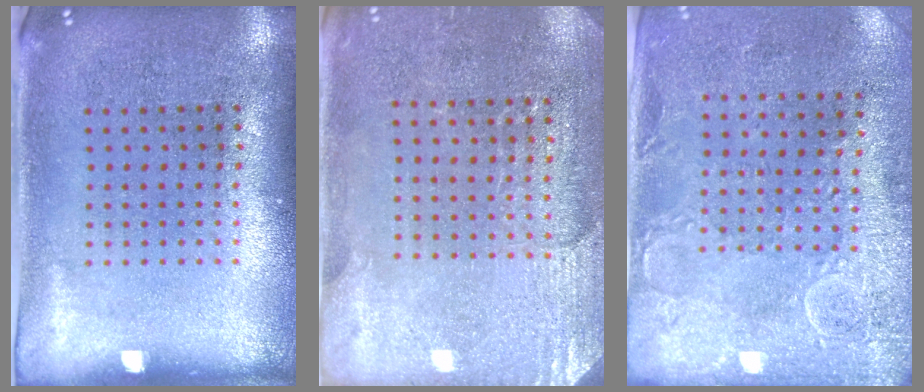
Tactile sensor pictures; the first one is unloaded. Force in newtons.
{"total": 2.8, "press": 2.7, "slide": 0.8}
{"total": 2.9, "press": 2.4, "slide": 1.6}